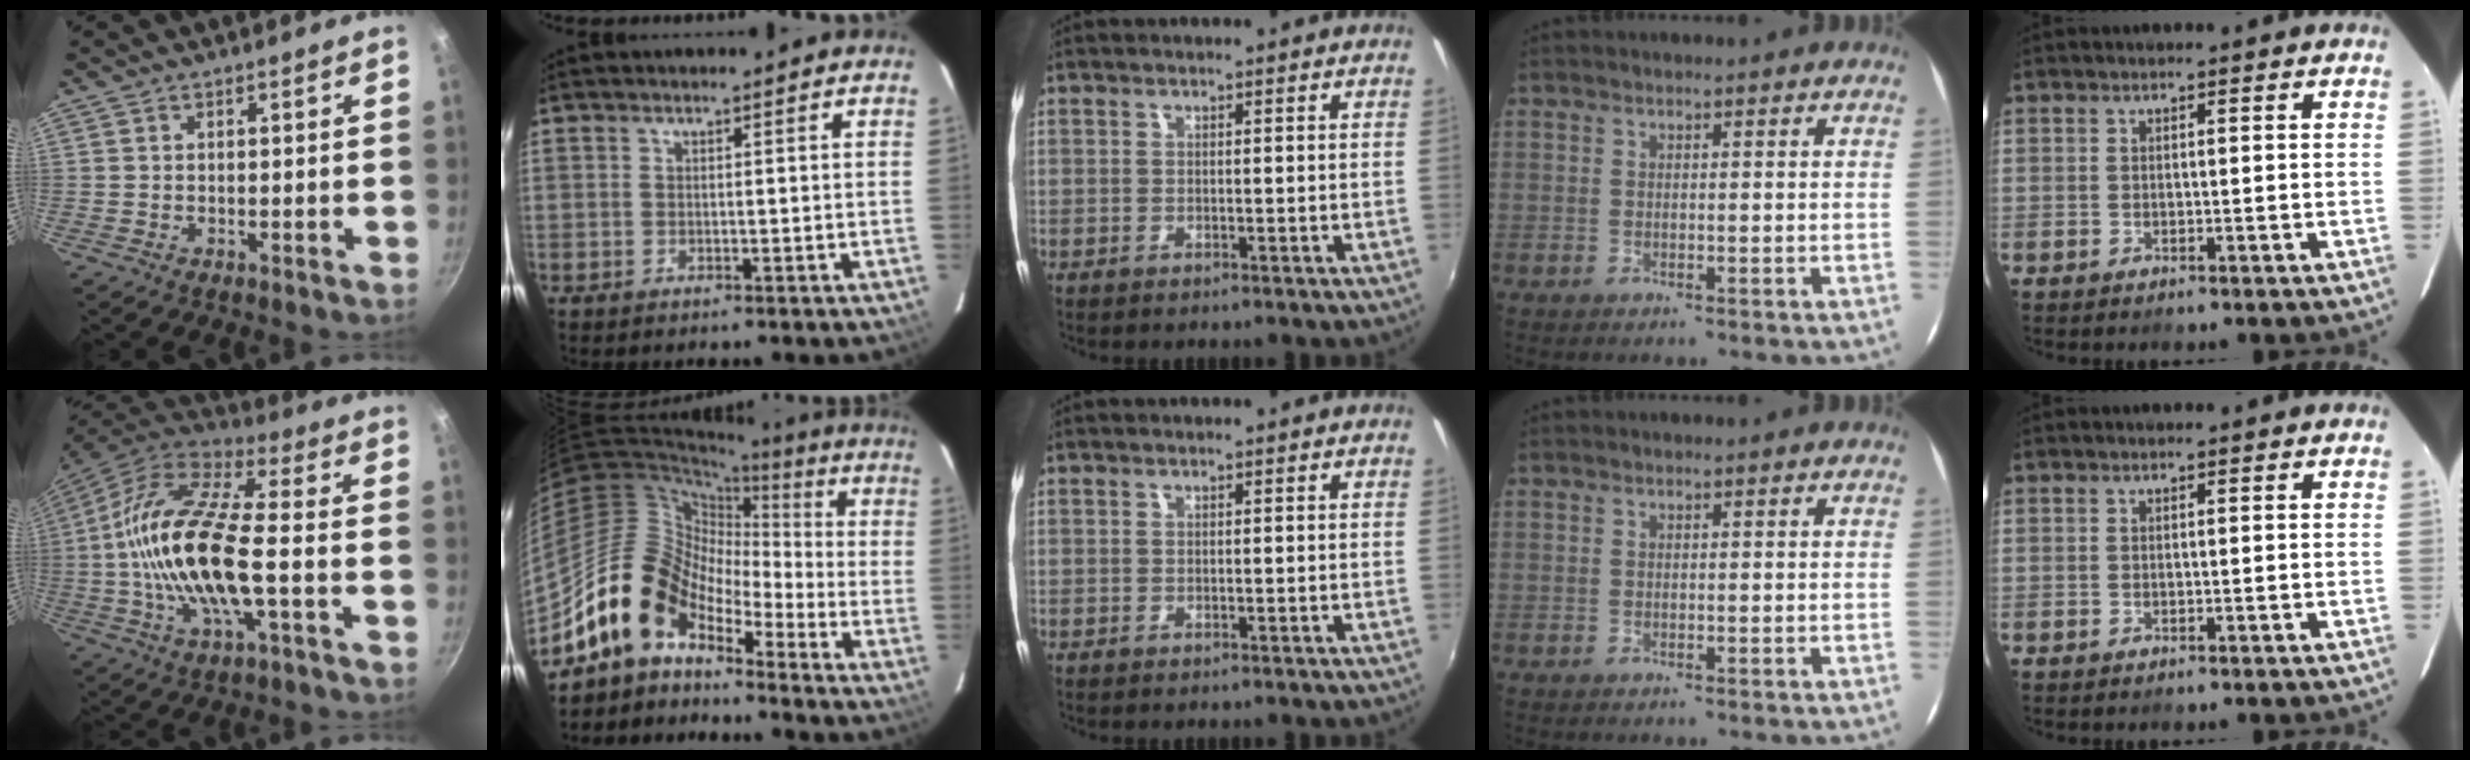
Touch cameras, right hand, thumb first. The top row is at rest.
{"thumb": {"total": 20.6, "force": [-2.6, 7.5, 19.0], "torque": [-0.377, 0.028, -0.065]}, "index": {"total": 12.3, "force": [-9.2, 6.6, 4.8], "torque": [-0.083, 0.034, -0.189]}}